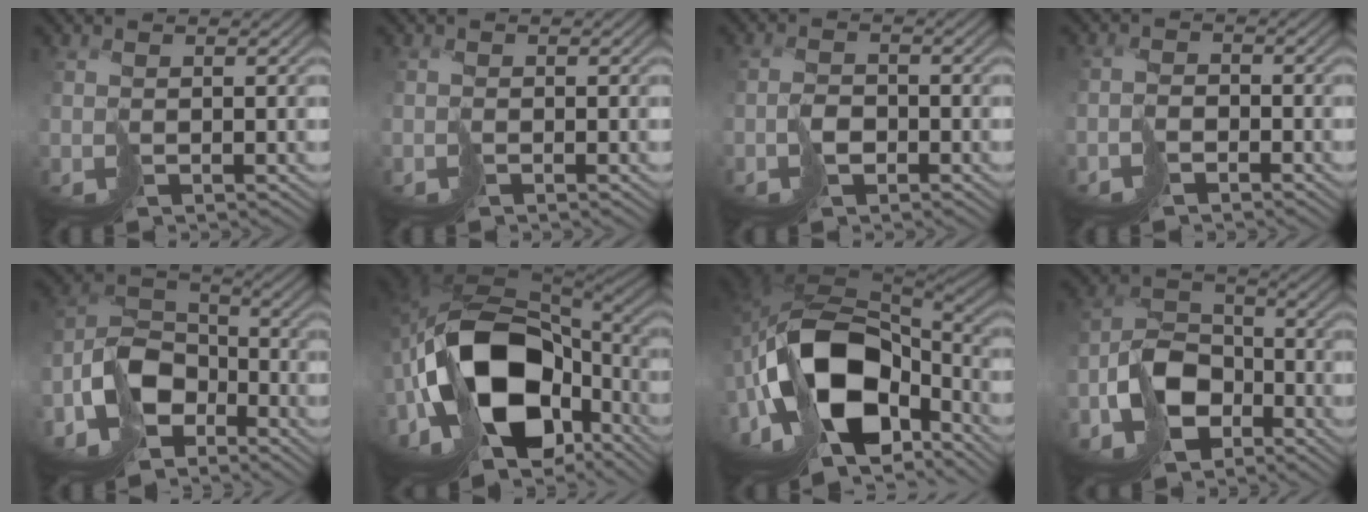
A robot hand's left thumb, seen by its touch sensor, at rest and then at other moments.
{"total": 0.5, "force": [-0.5, 0.1, -0.1], "torque": [0.009, 0.005, -0.013]}
{"total": 1.6, "force": [-1.2, 0.8, 0.6], "torque": [-0.004, 0.009, -0.027]}
{"total": 2.5, "force": [-2.3, 0.9, 0.2], "torque": [0.007, 0.007, -0.050]}
{"total": 11.9, "force": [-7.3, 7.0, 6.3], "torque": [-0.144, -0.011, -0.147]}
{"total": 19.9, "force": [-4.1, 11.7, 15.6], "torque": [-0.349, -0.030, -0.056]}
{"total": 19.0, "force": [-5.9, 10.8, 14.5], "torque": [-0.313, -0.024, -0.087]}
{"total": 9.4, "force": [-5.6, 5.9, 4.8], "torque": [-0.095, -0.004, -0.119]}